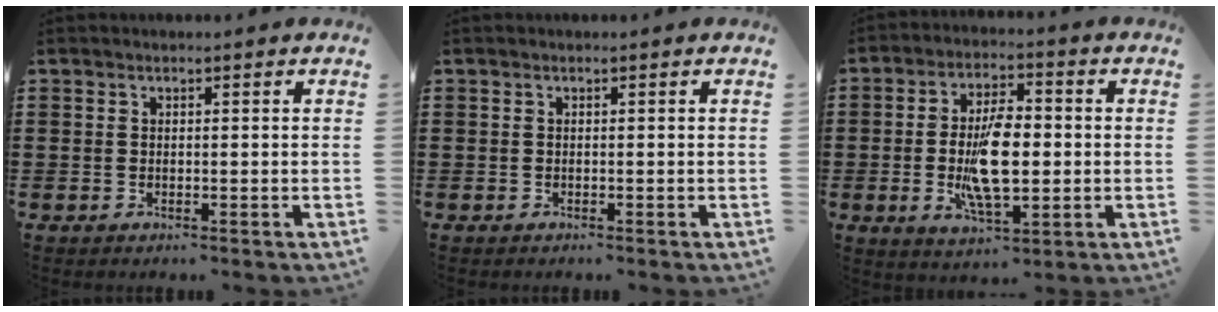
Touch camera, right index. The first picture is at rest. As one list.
[{"total": 0.0}, {"total": 10.3, "force": [-1.2, 4.3, 9.3], "torque": [-0.185, -0.007, -0.025]}]